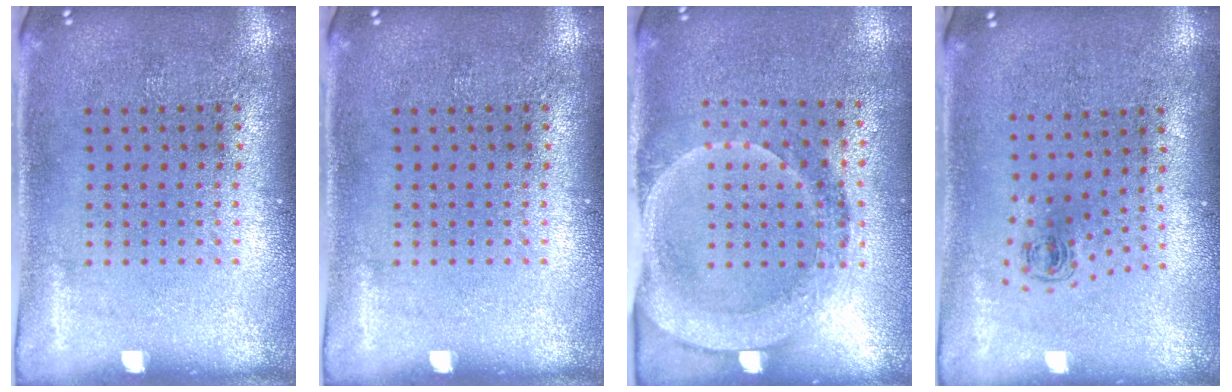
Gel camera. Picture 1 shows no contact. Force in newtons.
{"total": 0.0}
{"total": 1.7, "press": 1.6, "slide": 0.7}
{"total": 0.6, "press": 0.3, "slide": 0.5}